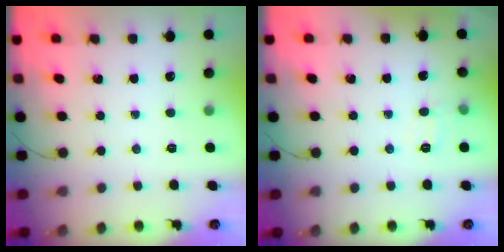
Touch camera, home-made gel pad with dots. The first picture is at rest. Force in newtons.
{"total": 6.3, "press": 6.2, "slide": 1.5}